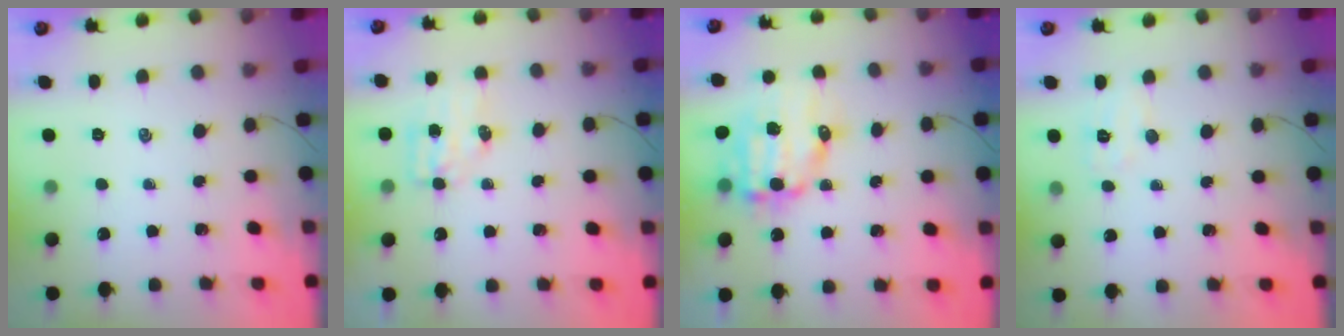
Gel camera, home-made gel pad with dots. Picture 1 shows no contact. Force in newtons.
{"total": 4.9, "press": 4.8, "slide": 0.7}
{"total": 11.0, "press": 10.8, "slide": 1.9}
{"total": 4.4, "press": 4.3, "slide": 1.0}